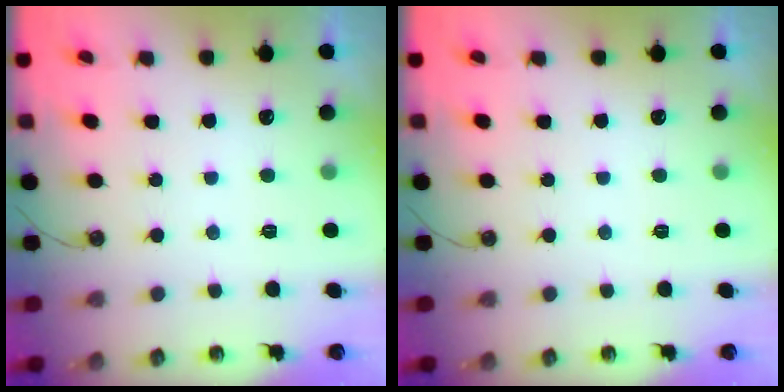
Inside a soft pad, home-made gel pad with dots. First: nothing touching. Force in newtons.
{"total": 0.0}